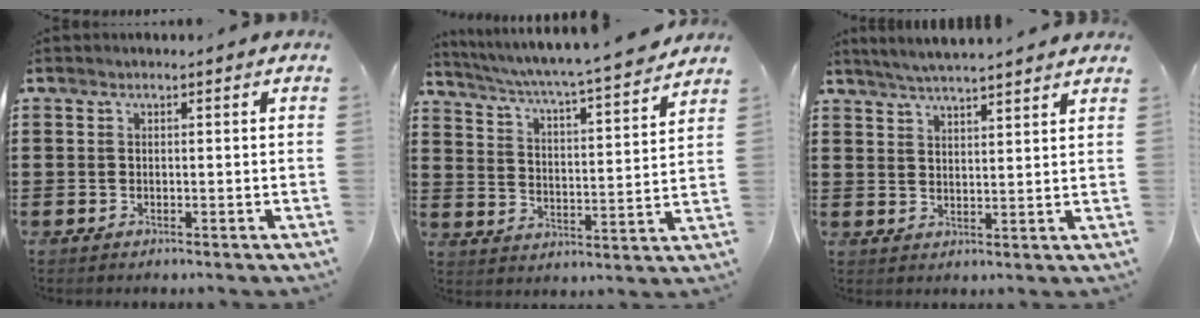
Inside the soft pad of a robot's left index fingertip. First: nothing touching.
{"total": 4.4, "force": [3.9, -0.7, 1.8], "torque": [-0.056, -0.041, 0.055]}
{"total": 4.1, "force": [3.9, -0.4, 1.1], "torque": [-0.034, -0.014, 0.070]}